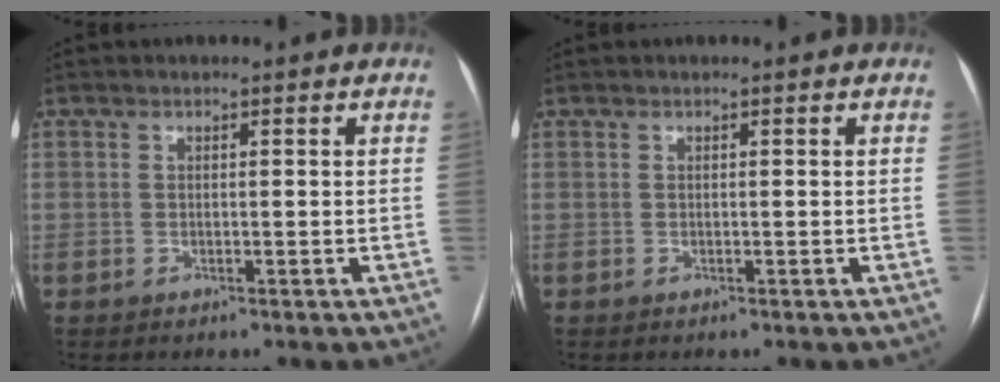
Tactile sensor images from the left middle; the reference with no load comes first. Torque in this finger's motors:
{"motor_torque": [0.00, 0.00, 0.00, 0.00]}